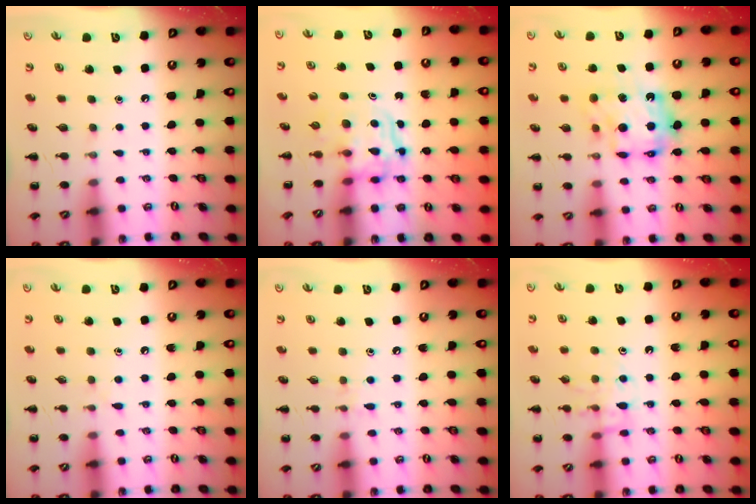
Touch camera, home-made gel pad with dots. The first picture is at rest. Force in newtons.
{"total": 3.5, "press": 3.4, "slide": 0.2}
{"total": 12.2, "press": 12.2, "slide": 1.4}
{"total": 3.4, "press": 3.0, "slide": 1.6}
{"total": 6.0, "press": 5.8, "slide": 1.8}
{"total": 11.0, "press": 10.9, "slide": 1.0}